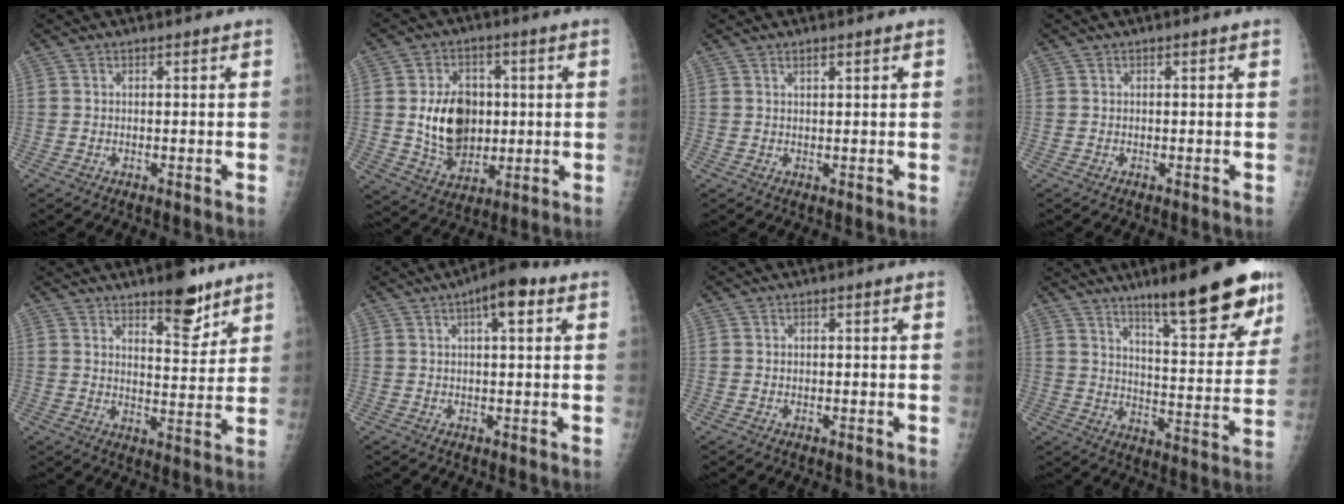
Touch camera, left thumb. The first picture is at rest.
{"total": 12.5, "force": [0.6, 9.4, 8.2], "torque": [-0.095, -0.008, 0.020]}
{"total": 1.0, "force": [0.7, 0.3, 0.7], "torque": [-0.005, -0.003, 0.011]}
{"total": 0.0}
{"total": 9.2, "force": [6.4, 3.3, 5.6], "torque": [-0.056, -0.045, 0.096]}
{"total": 6.8, "force": [2.8, 2.2, 5.8], "torque": [-0.074, 0.008, 0.033]}
{"total": 0.0}
{"total": 20.3, "force": [13.2, 4.1, 14.8], "torque": [-0.168, -0.066, 0.197]}